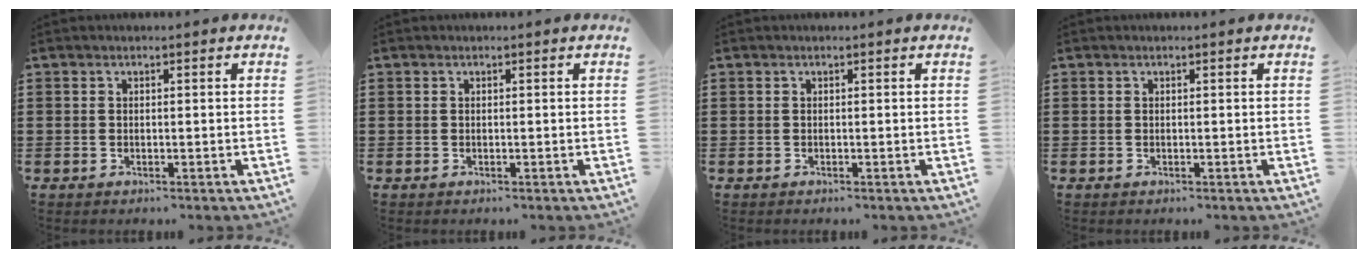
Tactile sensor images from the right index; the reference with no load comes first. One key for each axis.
{"total": 0.0}
{"total": 0.0}
{"total": 0.0}